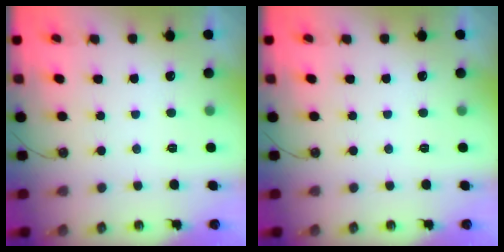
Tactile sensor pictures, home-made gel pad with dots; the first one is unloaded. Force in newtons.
{"total": 0.0}